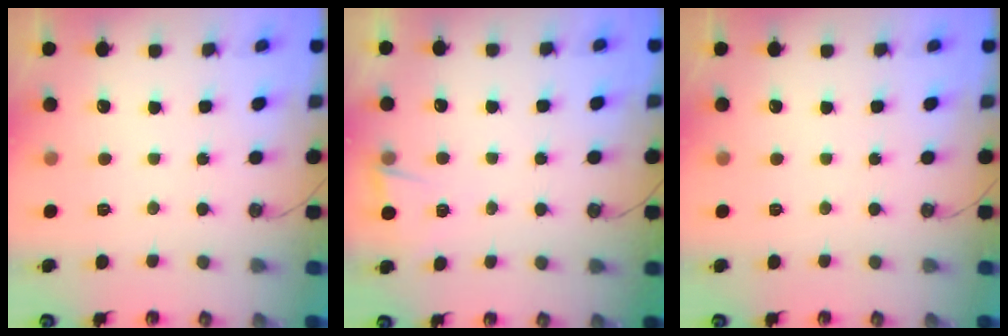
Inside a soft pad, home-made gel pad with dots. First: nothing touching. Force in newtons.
{"total": 2.8, "press": 2.3, "slide": 1.6}
{"total": 0.0}